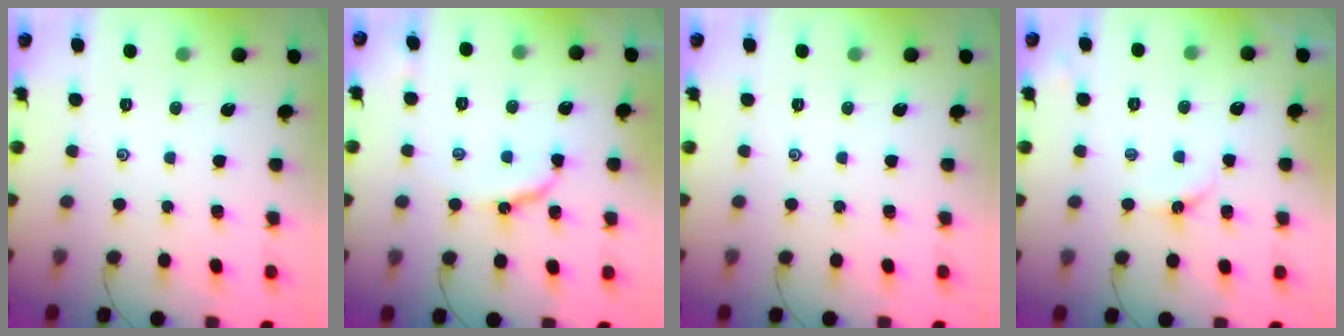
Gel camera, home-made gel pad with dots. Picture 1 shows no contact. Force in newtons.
{"total": 6.8, "press": 6.8, "slide": 0.7}
{"total": 0.0}
{"total": 3.2, "press": 3.1, "slide": 0.5}